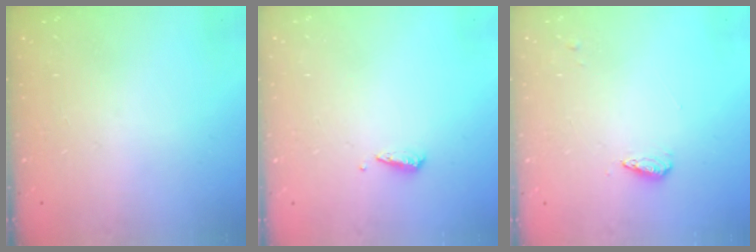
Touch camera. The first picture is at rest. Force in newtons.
{"total": 2.9, "press": 2.9, "slide": 0.4}
{"total": 3.9, "press": 3.8, "slide": 0.4}